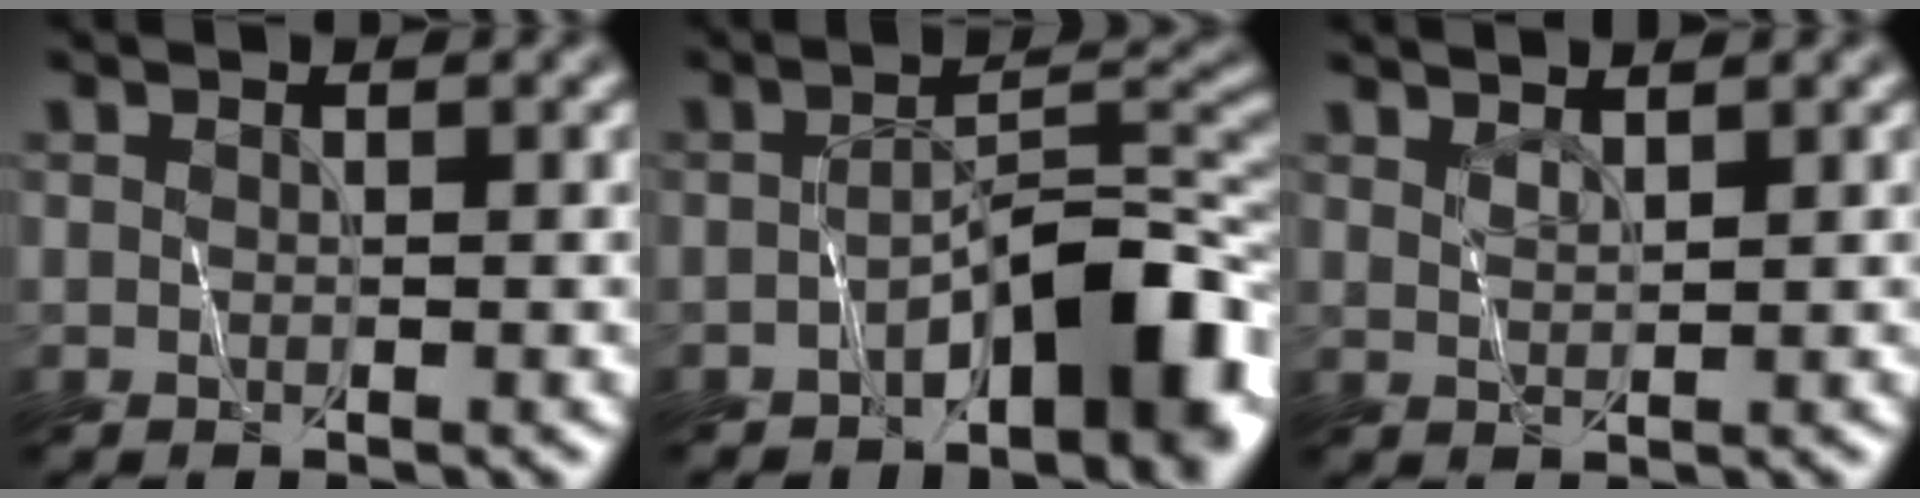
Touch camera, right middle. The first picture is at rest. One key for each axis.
{"total": 8.7, "fx": -4.8, "fy": 3.1, "fz": 6.6, "tx": -0.089, "ty": 0.007, "tz": -0.084}
{"total": 1.8, "fx": 1.7, "fy": -0.5, "fz": -0.1, "tx": 0.000, "ty": 0.005, "tz": 0.035}